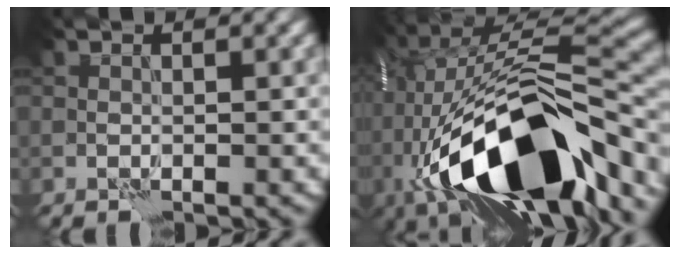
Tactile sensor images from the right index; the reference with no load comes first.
{"total": 17.1, "force": [-4.8, 7.0, 14.9], "torque": [-0.263, -0.004, -0.069]}